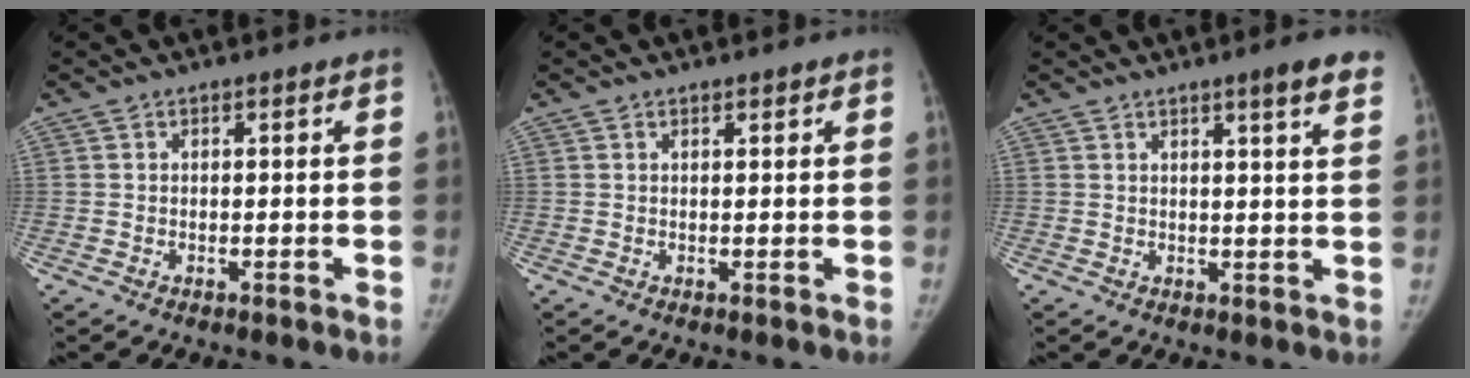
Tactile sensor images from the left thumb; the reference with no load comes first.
{"total": 0.6, "force": [0.5, 0.2, 0.2], "torque": [-0.005, -0.003, 0.009]}
{"total": 5.8, "force": [3.8, 0.2, 4.3], "torque": [-0.052, -0.016, 0.047]}